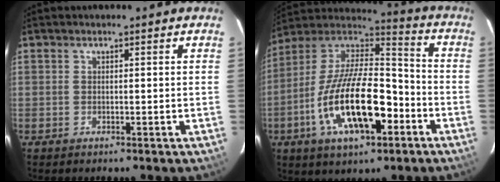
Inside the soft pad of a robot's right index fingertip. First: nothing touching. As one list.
[{"total": 22.1, "force": [-8.3, 9.4, 18.1], "torque": [-0.349, -0.011, -0.145]}]